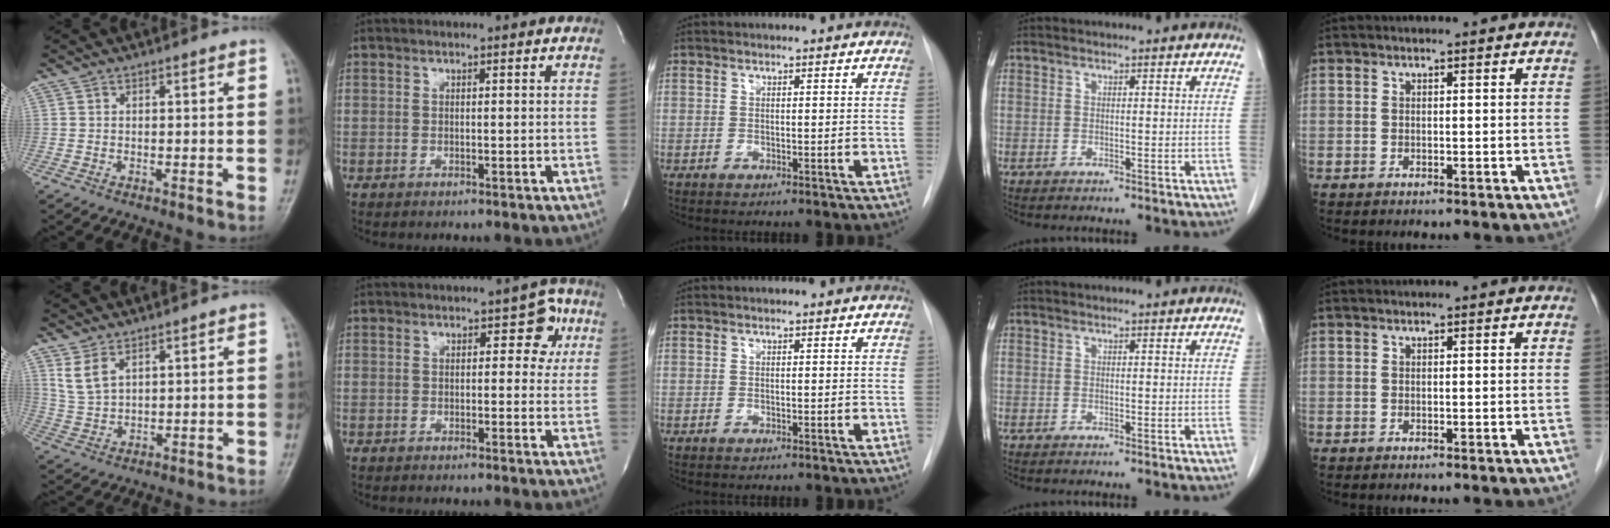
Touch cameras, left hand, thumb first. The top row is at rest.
{"thumb": {"total": 4.6, "force": [2.9, 2.1, 2.9], "torque": [-0.060, -0.010, 0.068]}, "index": {"total": 4.2, "force": [1.2, 2.6, 3.0], "torque": [-0.019, 0.017, 0.008]}}